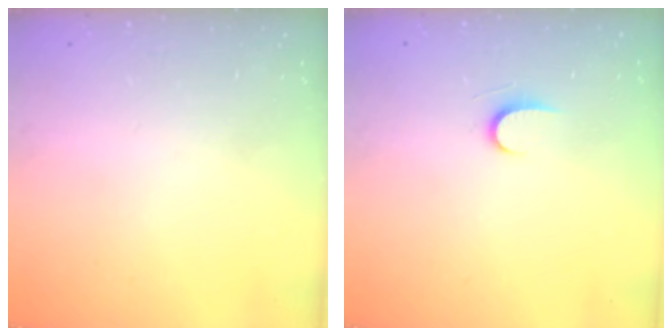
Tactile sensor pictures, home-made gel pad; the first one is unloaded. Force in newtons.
{"total": 4.9, "press": 4.8, "slide": 0.5}